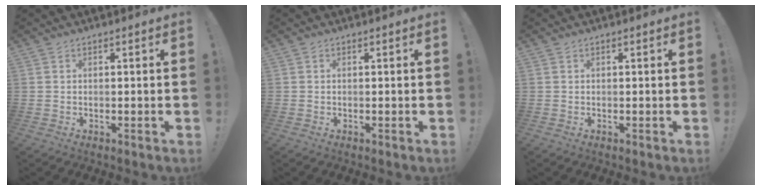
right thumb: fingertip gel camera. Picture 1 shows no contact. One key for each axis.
{"total": 0.0}
{"total": 0.0}